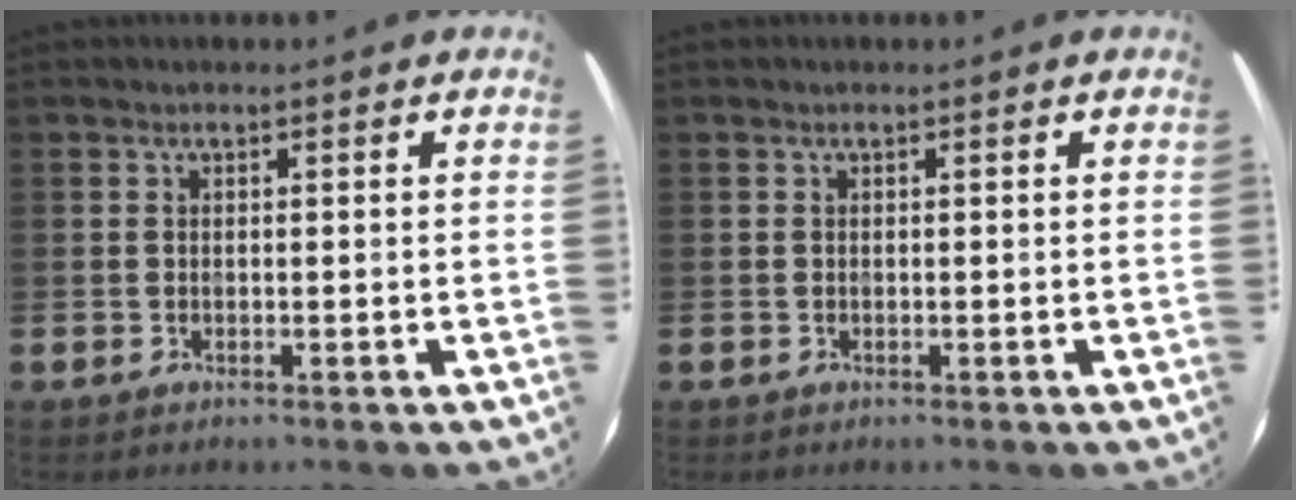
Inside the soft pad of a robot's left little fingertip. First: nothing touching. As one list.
[{"total": 0.0}]